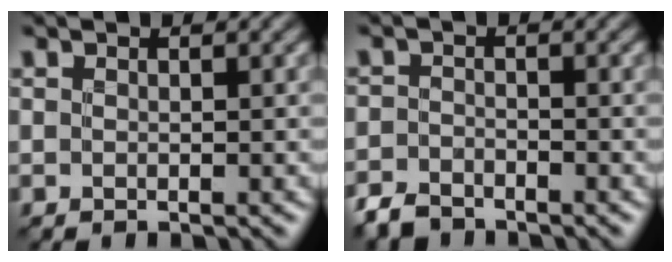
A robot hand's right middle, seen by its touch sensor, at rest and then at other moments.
{"total": 2.6, "force": [-2.4, 1.0, 0.6], "torque": [-0.010, -0.004, -0.054]}